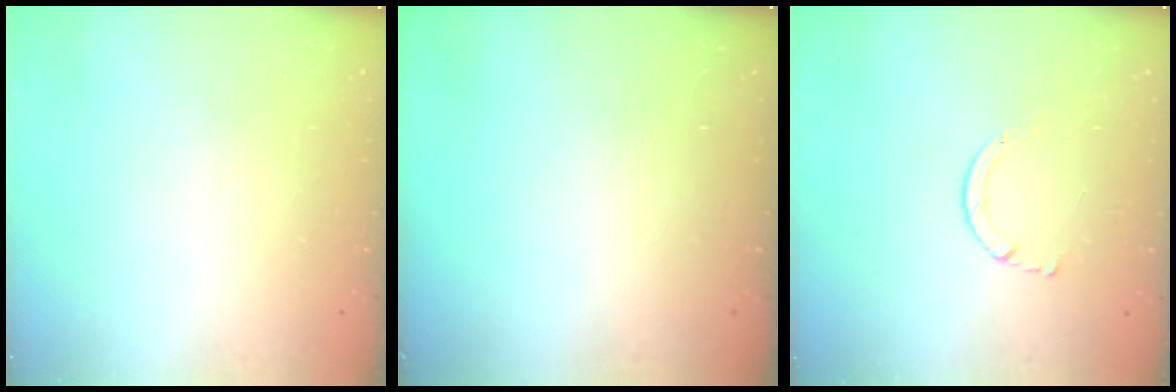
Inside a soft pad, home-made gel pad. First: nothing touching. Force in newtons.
{"total": 0.0}
{"total": 2.7, "press": 2.7, "slide": 0.3}